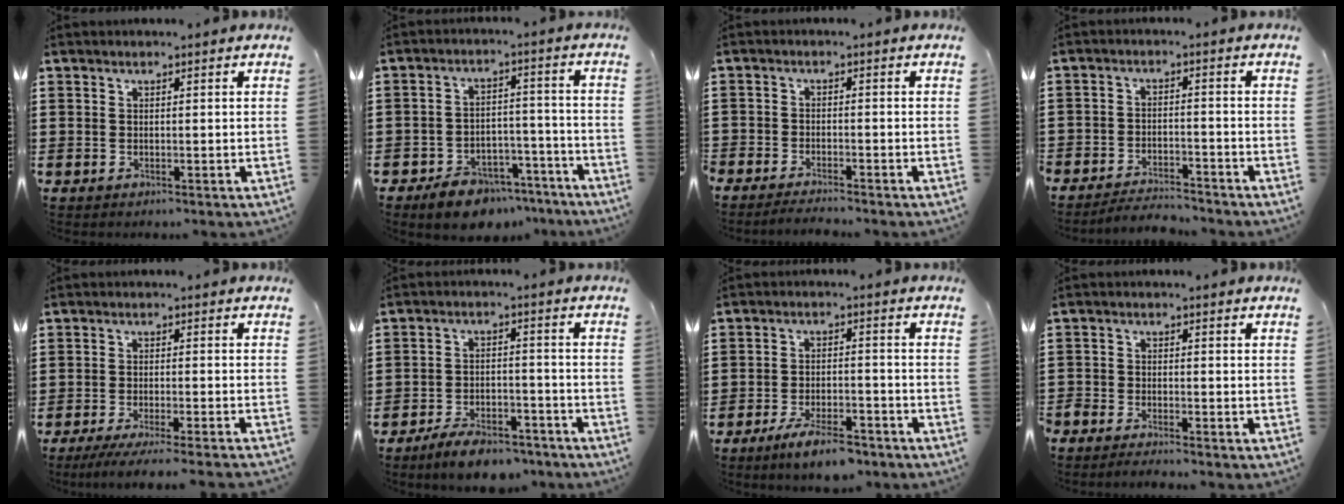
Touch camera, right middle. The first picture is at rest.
{"total": 6.4, "force": [-5.7, 2.4, 1.6], "torque": [-0.020, 0.030, -0.106]}
{"total": 2.4, "force": [-2.4, 0.1, 0.0], "torque": [-0.006, 0.000, -0.051]}
{"total": 3.8, "force": [-3.8, 0.5, 0.0], "torque": [-0.006, 0.006, -0.081]}
{"total": 3.4, "force": [-2.9, -0.5, 1.6], "torque": [-0.033, -0.012, -0.057]}
{"total": 5.7, "force": [-5.3, 1.1, 1.9], "torque": [-0.041, 0.005, -0.103]}
{"total": 5.7, "force": [-4.7, 1.0, 3.0], "torque": [-0.059, 0.000, -0.088]}
{"total": 2.5, "force": [-2.5, 0.1, -0.1], "torque": [-0.004, 0.001, -0.054]}